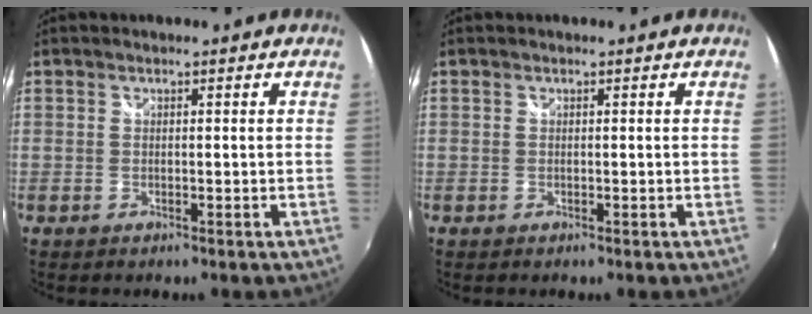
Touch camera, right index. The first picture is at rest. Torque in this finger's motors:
{"motor_torque": [0.11, 0.02, 0.00, 0.00]}